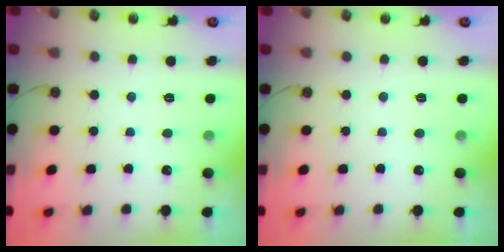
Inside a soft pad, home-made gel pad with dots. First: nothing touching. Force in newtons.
{"total": 0.0}